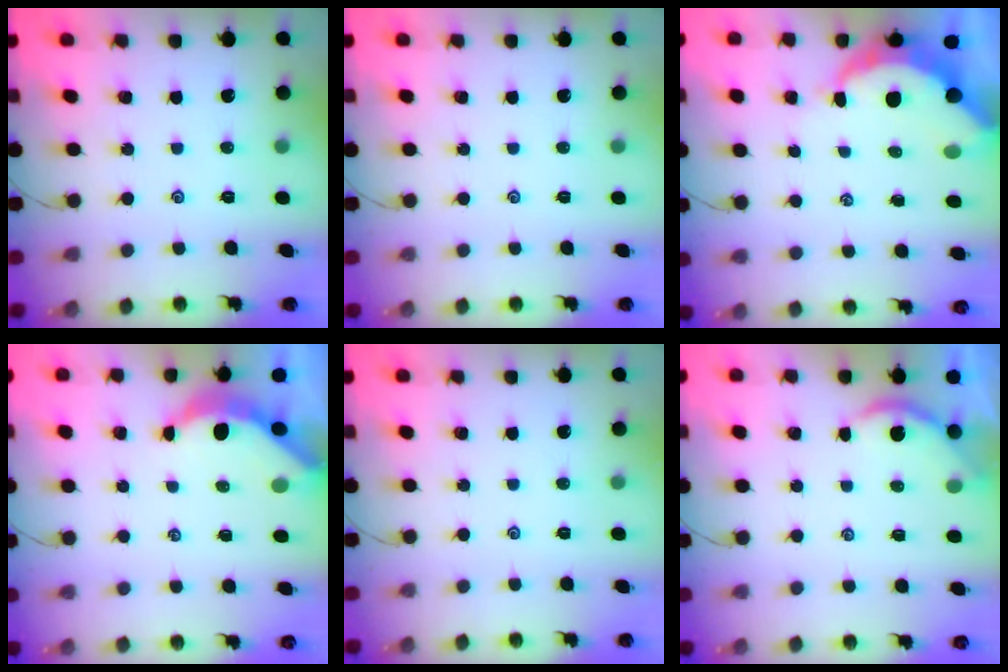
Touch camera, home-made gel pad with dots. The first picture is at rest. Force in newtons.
{"total": 0.0}
{"total": 10.0, "press": 10.0, "slide": 1.2}
{"total": 6.0, "press": 5.9, "slide": 1.0}
{"total": 0.0}
{"total": 2.2, "press": 2.2, "slide": 0.2}